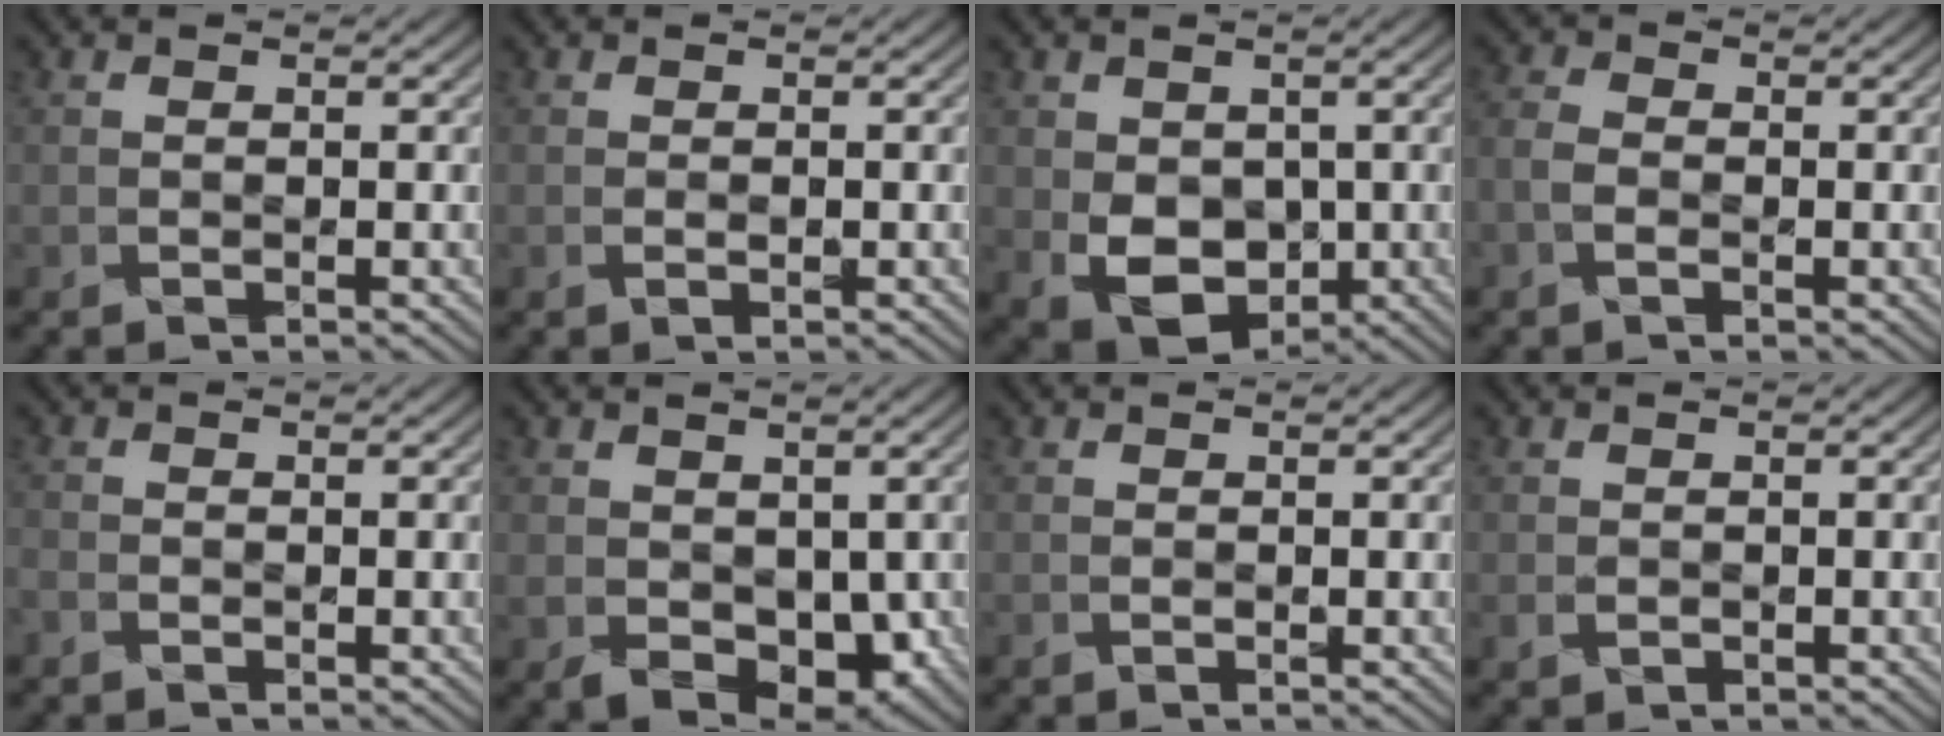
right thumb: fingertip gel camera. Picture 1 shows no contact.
{"total": 0.5, "force": [-0.1, 0.0, 0.5], "torque": [-0.011, 0.000, 0.003]}
{"total": 7.4, "force": [-1.0, 5.6, 4.7], "torque": [-0.109, -0.019, -0.008]}
{"total": 2.1, "force": [-1.2, 0.9, 1.5], "torque": [-0.055, 0.003, -0.017]}
{"total": 1.4, "force": [-1.0, 0.8, 0.5], "torque": [-0.026, 0.001, -0.015]}
{"total": 6.3, "force": [-0.5, 4.8, 4.0], "torque": [-0.085, -0.026, 0.000]}
{"total": 0.0}
{"total": 0.8, "force": [-0.1, 0.7, 0.3], "torque": [-0.020, 0.002, 0.001]}